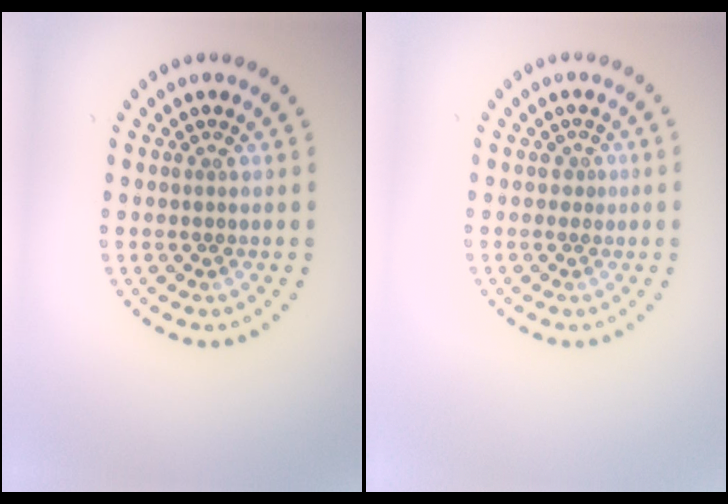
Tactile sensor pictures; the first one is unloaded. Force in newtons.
{"total": 0.6, "press": 0.2, "slide": 0.6}